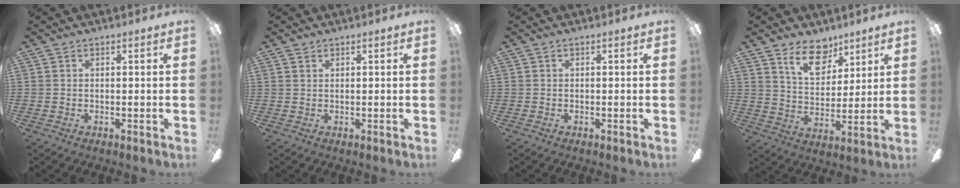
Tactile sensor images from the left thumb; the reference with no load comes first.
{"total": 0.9, "force": [0.7, 0.5, 0.2], "torque": [-0.006, 0.001, 0.014]}
{"total": 0.0}
{"total": 11.9, "force": [8.0, 6.7, 5.7], "torque": [-0.088, -0.034, 0.147]}